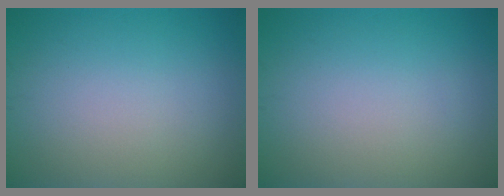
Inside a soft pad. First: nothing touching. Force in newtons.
{"total": 0.0}